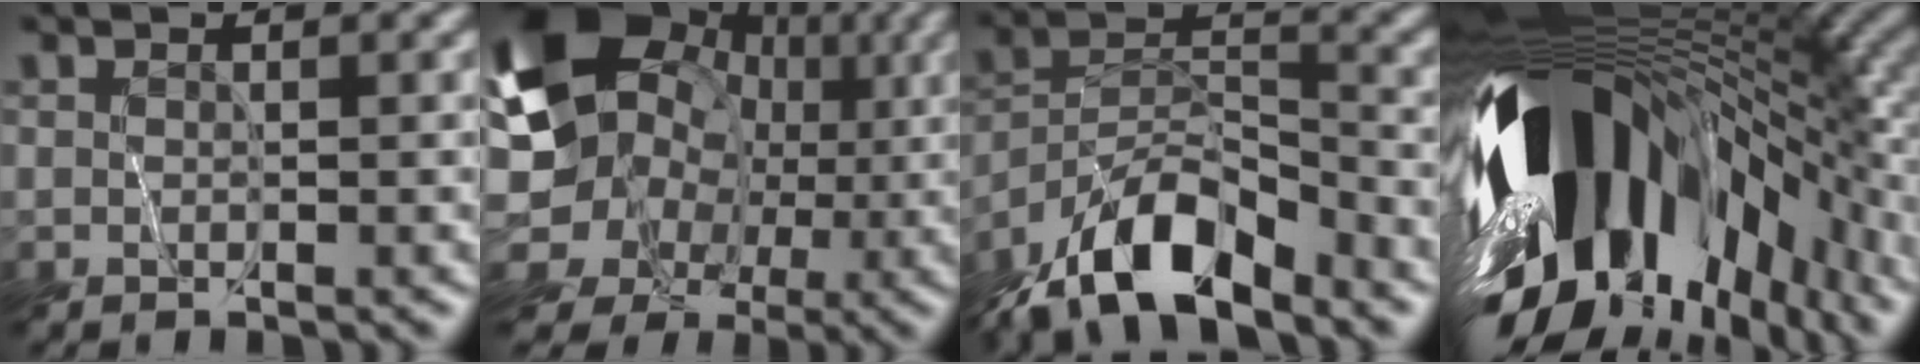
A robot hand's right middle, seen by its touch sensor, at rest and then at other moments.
{"total": 13.5, "force": [0.6, 11.5, 7.1], "torque": [-0.148, 0.003, 0.016]}
{"total": 9.7, "force": [-7.5, 3.4, 5.1], "torque": [-0.086, 0.008, -0.152]}
{"total": 17.4, "force": [-5.1, 8.9, 14.0], "torque": [-0.263, -0.019, -0.083]}